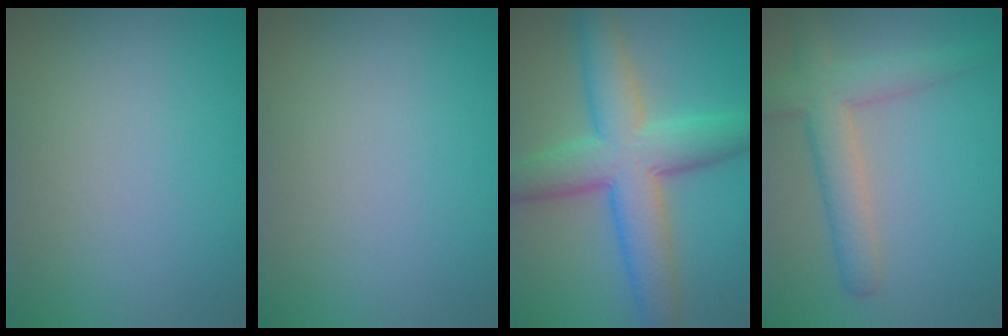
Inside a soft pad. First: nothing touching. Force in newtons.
{"total": 0.0}
{"total": 8.6, "press": 8.6, "slide": 0.3}
{"total": 4.5, "press": 4.5, "slide": 0.2}